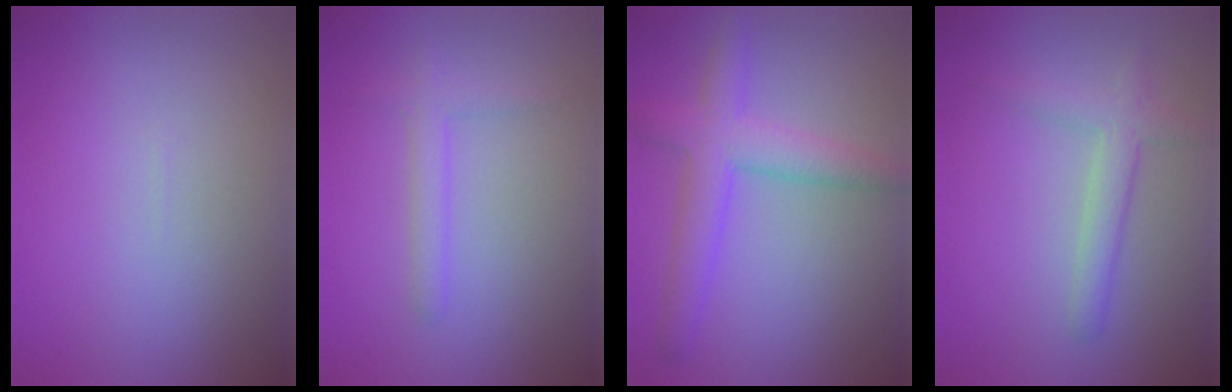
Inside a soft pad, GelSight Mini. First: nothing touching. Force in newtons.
{"total": 1.7, "press": 1.7, "slide": 0.1}
{"total": 4.6, "press": 4.6, "slide": 0.2}
{"total": 2.5, "press": 2.5, "slide": 0.2}